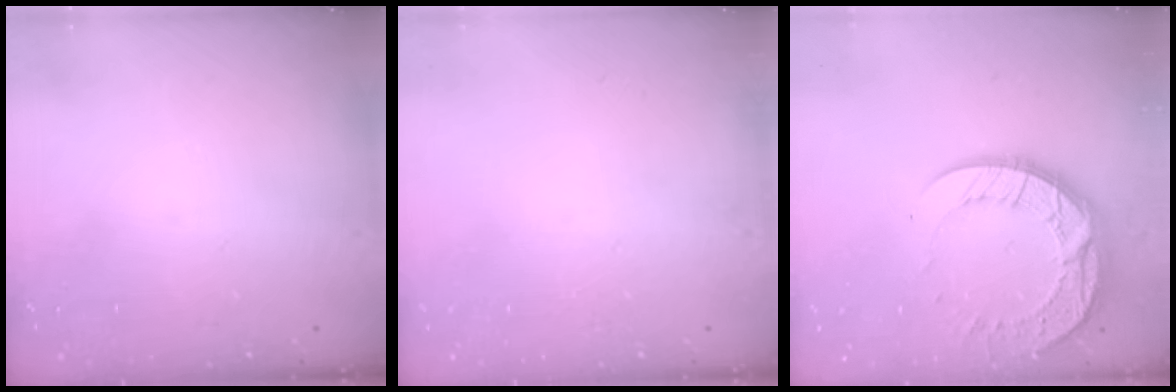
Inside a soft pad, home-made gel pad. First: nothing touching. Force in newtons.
{"total": 0.0}
{"total": 15.4, "press": 15.4, "slide": 1.2}